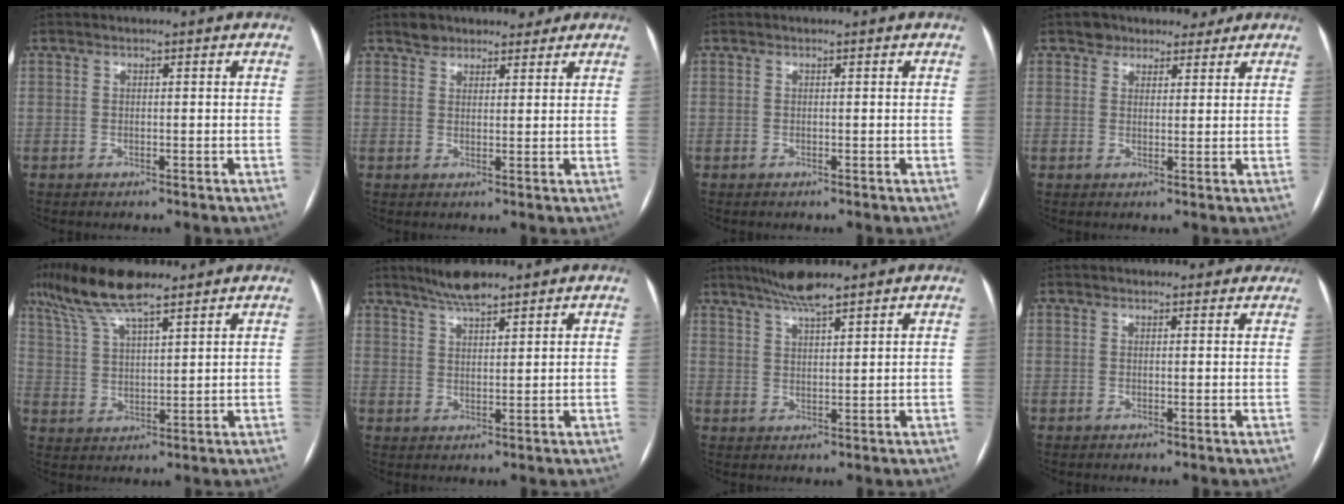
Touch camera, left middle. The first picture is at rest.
{"total": 4.4, "force": [3.7, 2.3, 0.8], "torque": [-0.002, 0.013, 0.056]}
{"total": 0.0}
{"total": 4.8, "force": [3.7, 2.9, 0.6], "torque": [0.001, 0.010, 0.050]}
{"total": 11.1, "force": [8.5, 1.8, 6.9], "torque": [-0.147, 0.020, 0.161]}
{"total": 5.0, "force": [4.3, 0.5, 2.6], "torque": [-0.055, 0.007, 0.079]}
{"total": 5.6, "force": [4.6, 0.1, 3.2], "torque": [-0.063, 0.010, 0.086]}
{"total": 4.1, "force": [3.8, 1.5, 0.5], "torque": [0.003, 0.010, 0.033]}